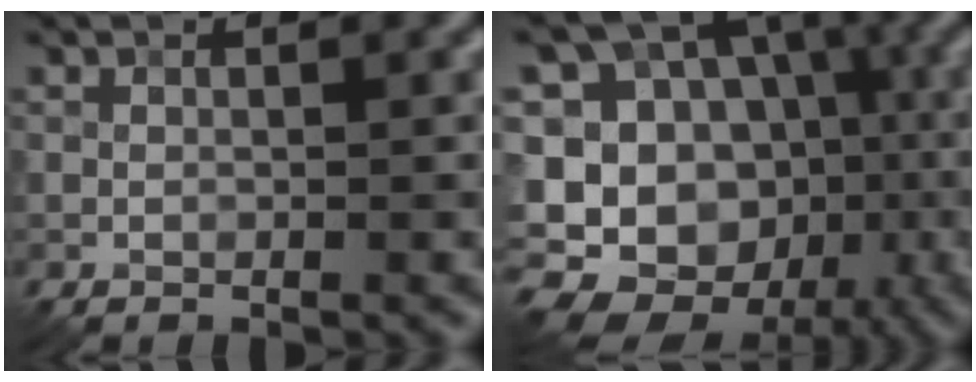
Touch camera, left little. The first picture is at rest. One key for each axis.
{"total": 18.4, "fx": -6.2, "fy": 15.5, "fz": 7.8, "tx": -0.174, "ty": -0.008, "tz": -0.081}